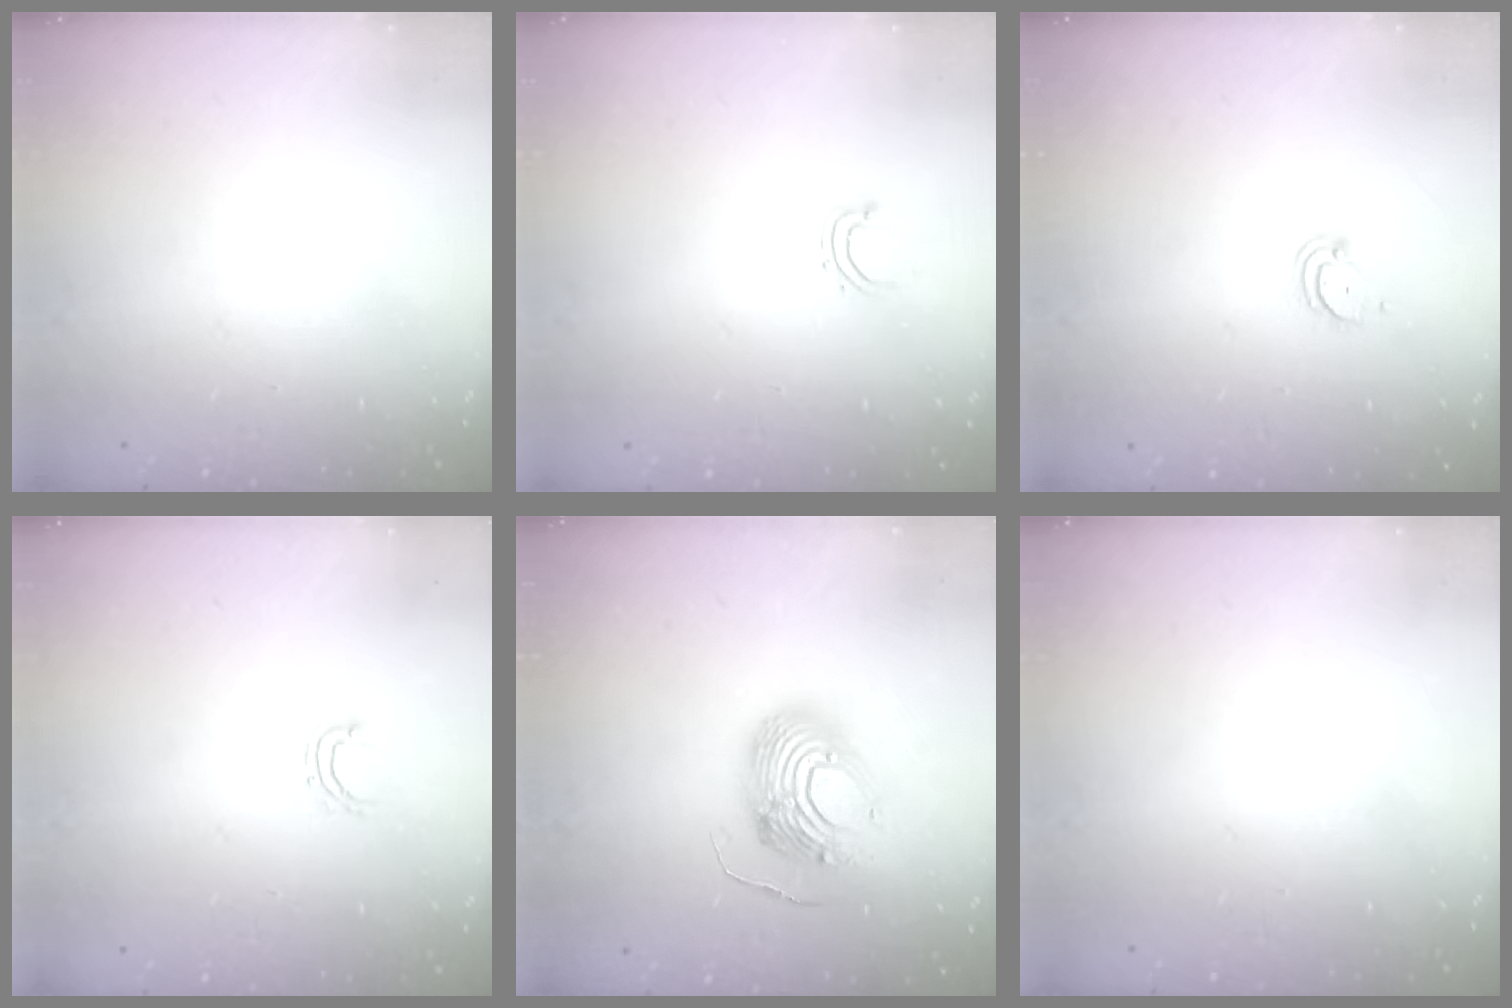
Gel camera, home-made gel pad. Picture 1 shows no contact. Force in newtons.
{"total": 2.8, "press": 2.7, "slide": 0.5}
{"total": 2.7, "press": 2.7, "slide": 0.2}
{"total": 4.7, "press": 4.7, "slide": 0.3}
{"total": 13.7, "press": 13.7, "slide": 1.2}
{"total": 0.0}